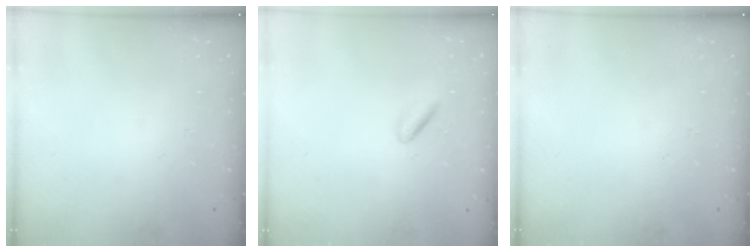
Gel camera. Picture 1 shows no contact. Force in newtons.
{"total": 2.4, "press": 2.2, "slide": 1.0}
{"total": 0.0}